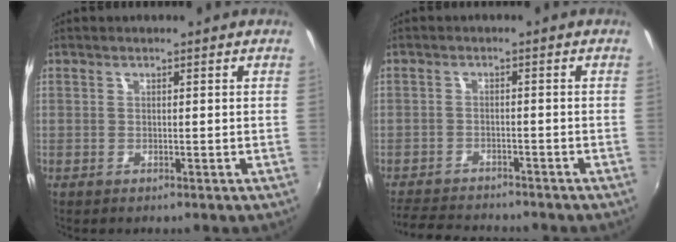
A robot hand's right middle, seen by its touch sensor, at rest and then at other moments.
{"total": 7.8, "force": [-7.2, 2.5, 2.0], "torque": [-0.067, 0.003, -0.116]}